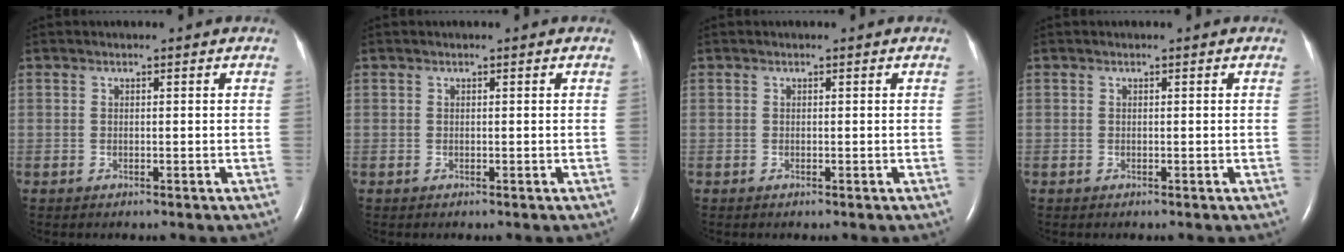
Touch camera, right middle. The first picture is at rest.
{"total": 0.0}
{"total": 0.0}
{"total": 0.0}